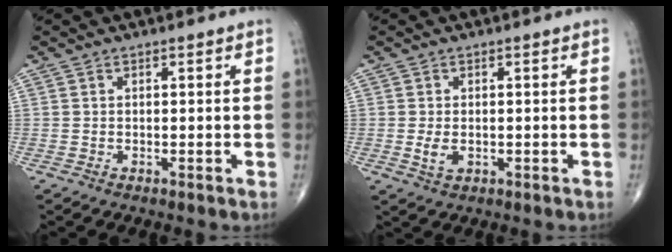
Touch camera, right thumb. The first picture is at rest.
{"total": 2.7, "force": [-0.3, 1.7, 2.1], "torque": [-0.040, -0.005, -0.002]}